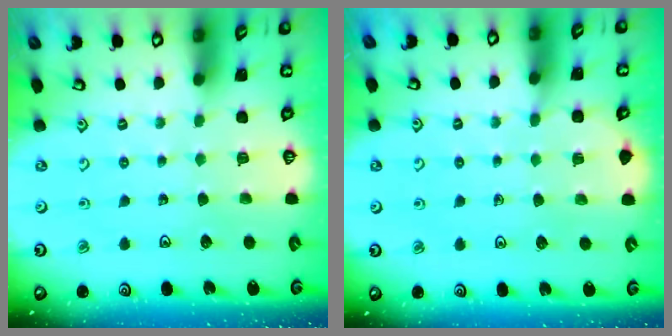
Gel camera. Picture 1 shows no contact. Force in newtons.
{"total": 4.6, "press": 4.6, "slide": 0.6}